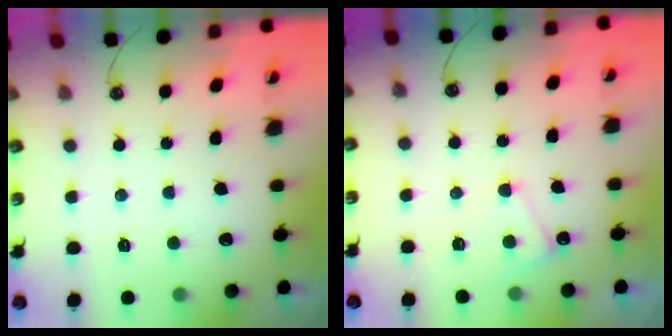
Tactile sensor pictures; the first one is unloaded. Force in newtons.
{"total": 0.9, "press": 0.7, "slide": 0.5}